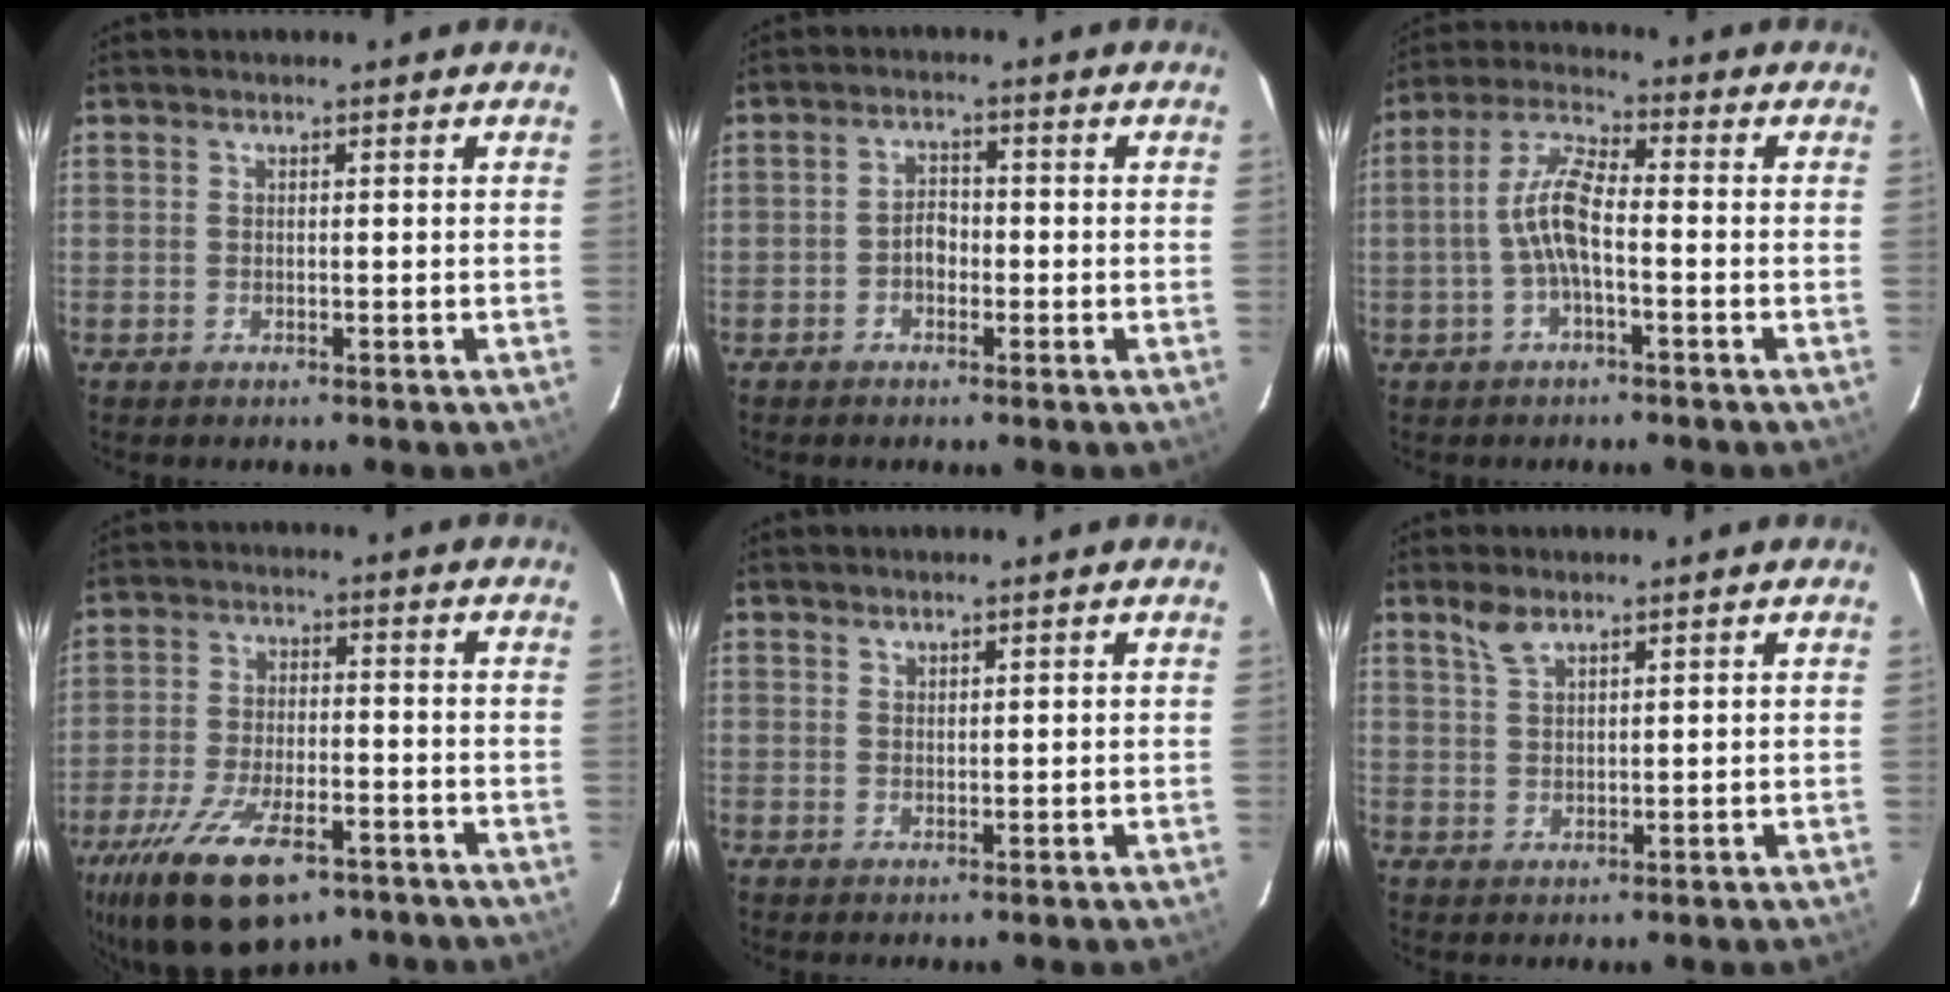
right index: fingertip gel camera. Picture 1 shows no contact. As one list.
[{"total": 2.8, "force": [-1.2, 2.0, 1.5], "torque": [-0.028, 0.009, -0.022]}, {"total": 7.7, "force": [-1.7, 2.0, 7.2], "torque": [-0.156, 0.014, -0.035]}, {"total": 19.3, "force": [-12.1, 8.3, 12.6], "torque": [-0.265, -0.040, -0.200]}, {"total": 0.9, "force": [0.8, 0.3, 0.1], "torque": [-0.002, 0.002, 0.017]}, {"total": 3.0, "force": [2.3, 1.0, 1.6], "torque": [-0.032, 0.005, 0.048]}]